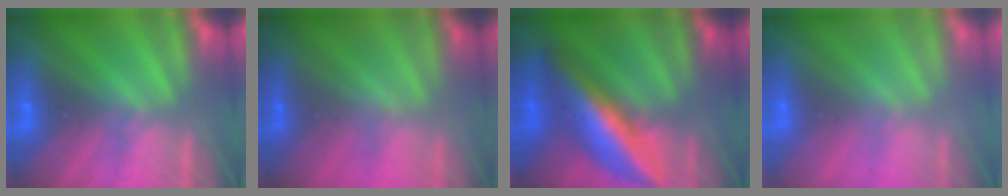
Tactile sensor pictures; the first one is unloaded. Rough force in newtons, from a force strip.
{"total": 1.8}
{"total": 7.8}
{"total": 2.7}